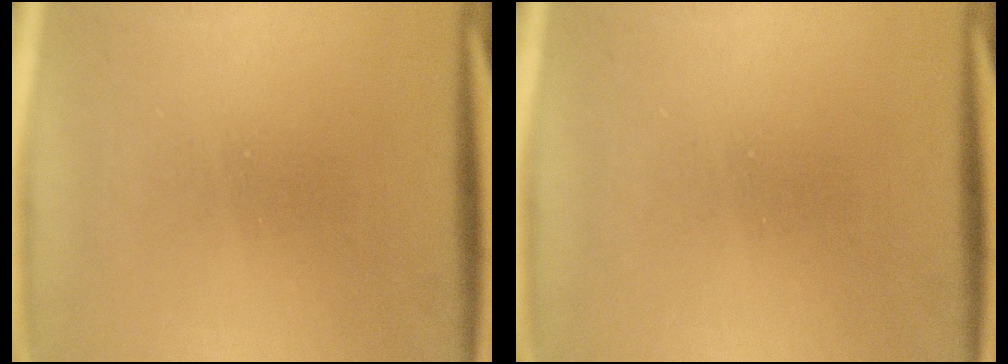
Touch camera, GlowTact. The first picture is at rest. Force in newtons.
{"total": 0.0}